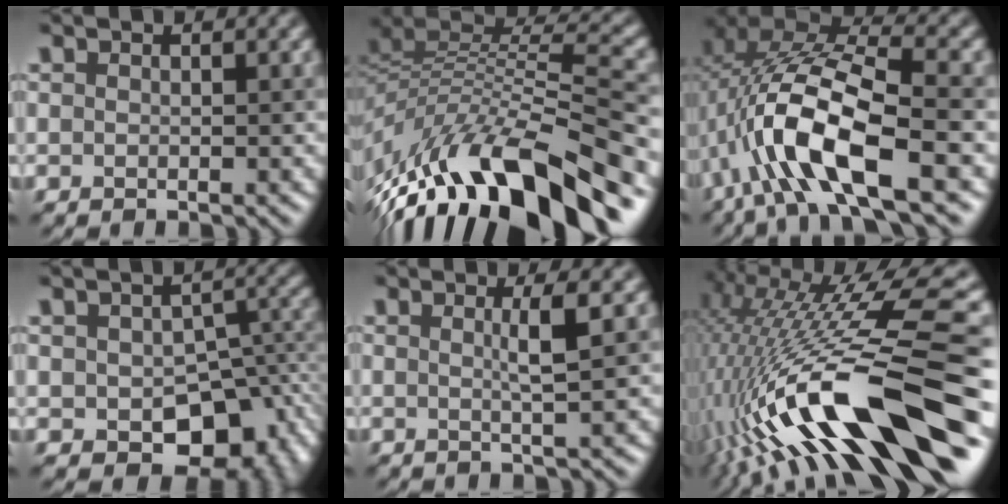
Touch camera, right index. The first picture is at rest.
{"total": 13.7, "force": [-7.7, 4.8, 10.3], "torque": [-0.207, 0.023, -0.136]}
{"total": 11.1, "force": [-3.3, 4.3, 9.8], "torque": [-0.205, 0.015, -0.065]}
{"total": 10.3, "force": [-3.4, 6.5, 7.2], "torque": [-0.079, -0.018, -0.038]}
{"total": 2.4, "force": [0.5, 0.3, 2.3], "torque": [-0.038, 0.004, 0.000]}
{"total": 17.5, "force": [-5.1, 4.8, 16.1], "torque": [-0.291, 0.027, -0.091]}